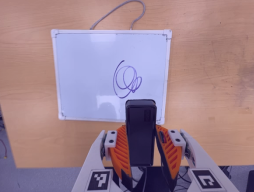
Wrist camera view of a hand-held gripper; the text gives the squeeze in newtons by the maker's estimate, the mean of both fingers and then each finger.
{"total": 4.0, "left": 2.5, "right": 5.4}